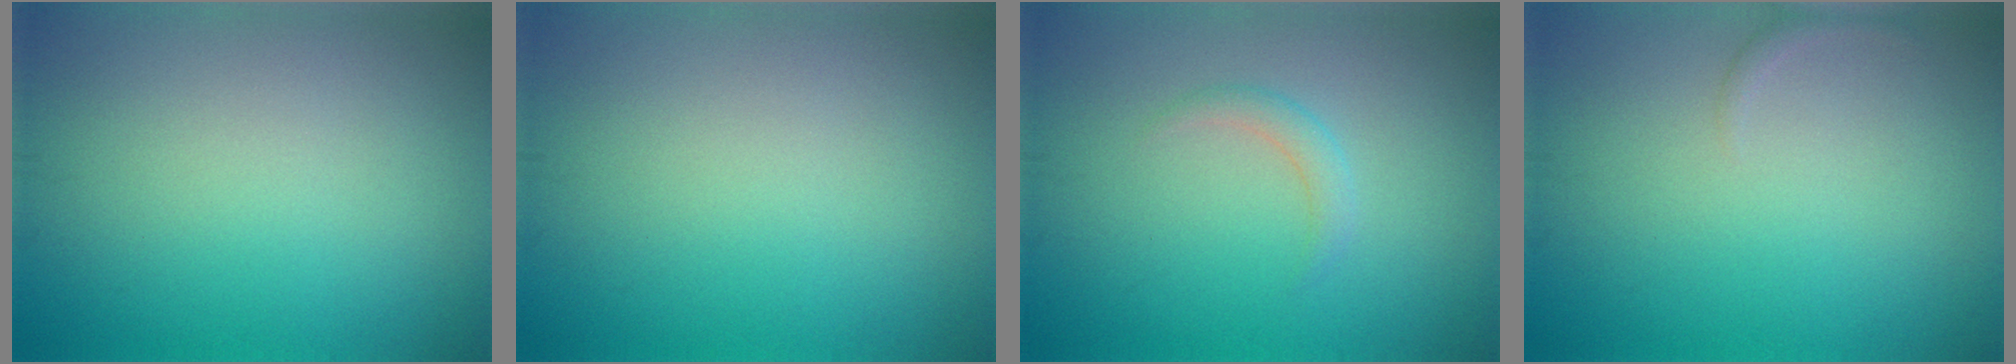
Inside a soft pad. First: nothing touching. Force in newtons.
{"total": 0.0}
{"total": 1.4, "press": 1.4, "slide": 0.1}
{"total": 0.6, "press": 0.6, "slide": 0.1}